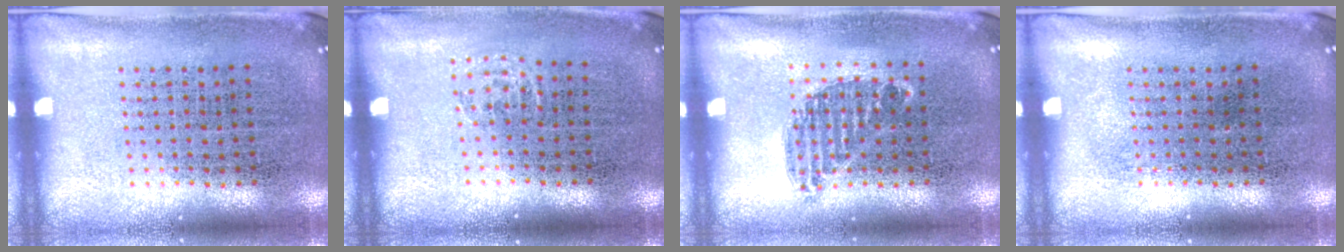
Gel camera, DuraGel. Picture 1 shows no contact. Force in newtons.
{"total": 0.6, "press": 0.5, "slide": 0.3}
{"total": 0.8, "press": 0.7, "slide": 0.4}
{"total": 0.0}